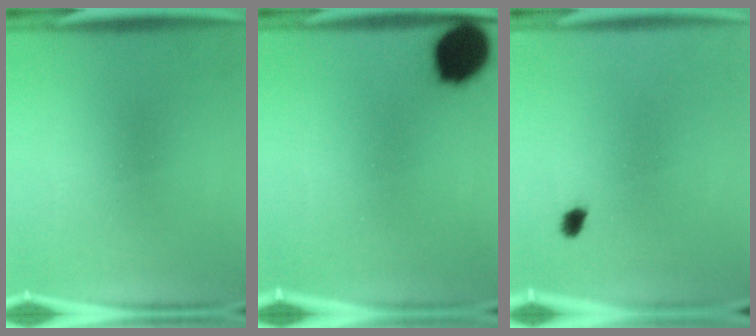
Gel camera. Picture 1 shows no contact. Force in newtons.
{"total": 14.7}
{"total": 1.4}